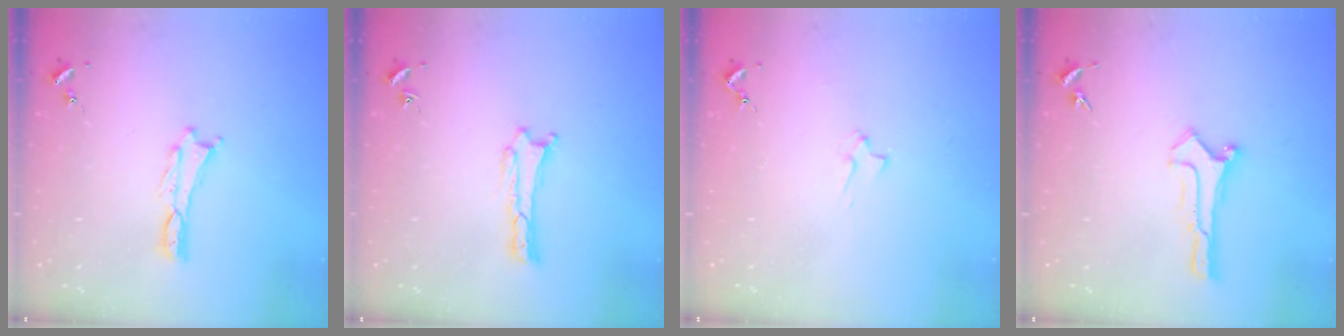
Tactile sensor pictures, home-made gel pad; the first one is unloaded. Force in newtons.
{"total": 0.0}
{"total": 2.1, "press": 2.1, "slide": 0.3}
{"total": 0.0}